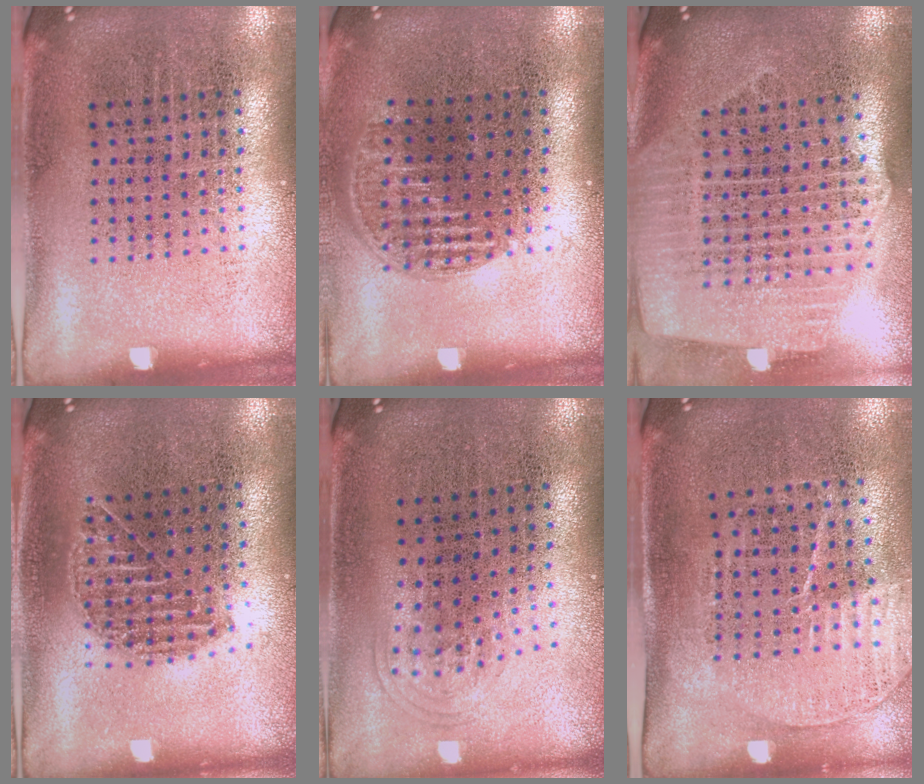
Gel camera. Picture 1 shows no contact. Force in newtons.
{"total": 1.1, "press": 1.0, "slide": 0.5}
{"total": 2.5, "press": 2.1, "slide": 1.3}
{"total": 1.0, "press": 0.9, "slide": 0.4}
{"total": 1.0, "press": 0.7, "slide": 0.7}
{"total": 1.6, "press": 1.4, "slide": 0.8}